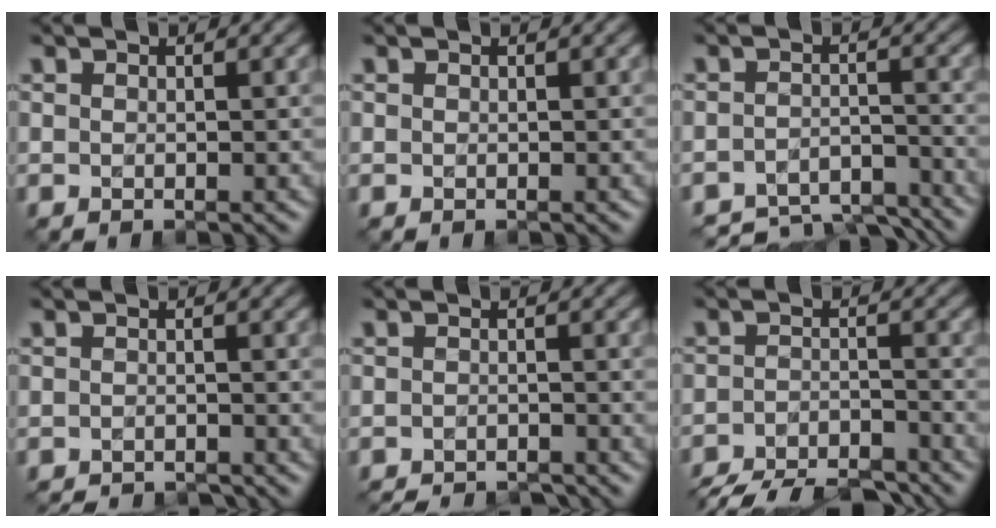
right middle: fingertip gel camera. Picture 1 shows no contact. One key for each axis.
{"total": 0.0}
{"total": 6.9, "fx": -6.5, "fy": 1.5, "fz": 1.8, "tx": -0.022, "ty": -0.015, "tz": -0.097}
{"total": 3.8, "fx": -3.7, "fy": 0.5, "fz": 0.8, "tx": -0.006, "ty": -0.004, "tz": -0.051}
{"total": 4.6, "fx": -4.4, "fy": 0.7, "fz": 1.2, "tx": -0.011, "ty": -0.001, "tz": -0.062}
{"total": 9.2, "fx": -8.4, "fy": 2.2, "fz": 3.0, "tx": -0.047, "ty": -0.029, "tz": -0.131}